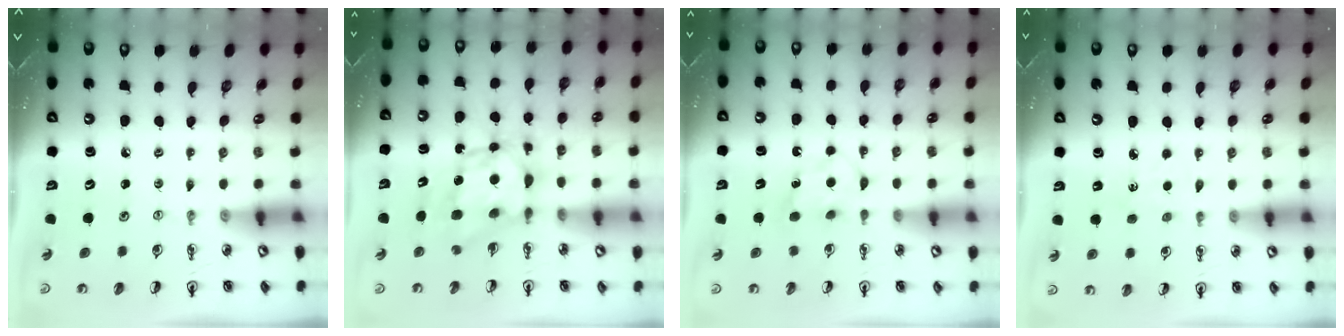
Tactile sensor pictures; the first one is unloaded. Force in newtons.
{"total": 8.7, "press": 8.7, "slide": 0.8}
{"total": 5.6, "press": 5.5, "slide": 0.7}
{"total": 2.9, "press": 2.9, "slide": 0.4}